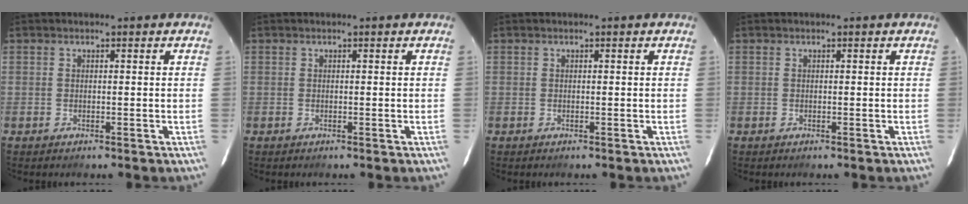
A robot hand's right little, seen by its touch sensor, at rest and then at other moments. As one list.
[{"total": 0.0}, {"total": 0.0}, {"total": 0.0}]